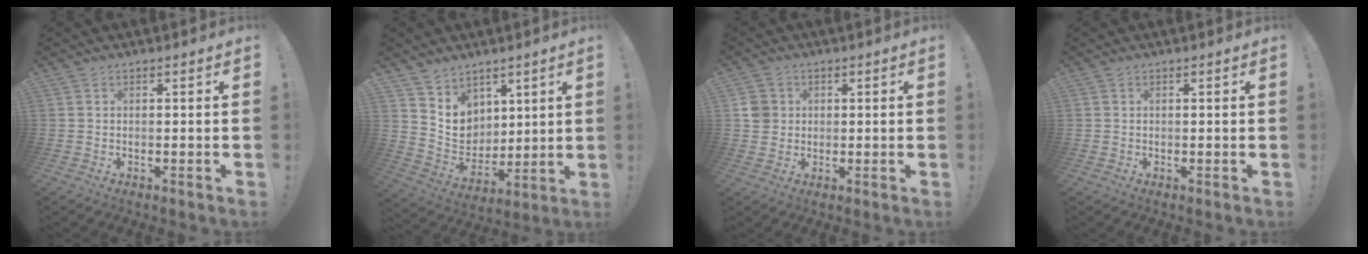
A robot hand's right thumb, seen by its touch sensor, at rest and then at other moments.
{"total": 8.9, "force": [6.4, 6.1, 0.7], "torque": [-0.022, -0.071, 0.131]}
{"total": 4.9, "force": [0.7, 4.6, 1.4], "torque": [-0.018, 0.002, 0.014]}
{"total": 1.0, "force": [0.3, 0.9, -0.1], "torque": [0.008, -0.003, 0.004]}